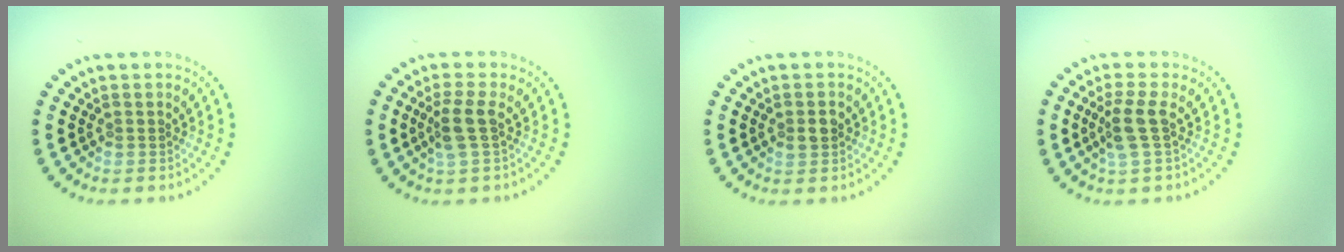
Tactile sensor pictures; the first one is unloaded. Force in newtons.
{"total": 2.4, "press": 1.9, "slide": 1.5}
{"total": 1.9, "press": 1.9, "slide": 0.1}
{"total": 2.5, "press": 1.9, "slide": 1.6}